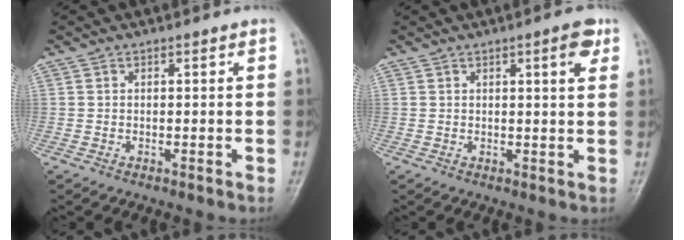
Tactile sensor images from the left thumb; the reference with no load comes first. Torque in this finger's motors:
{"motor_torque": [0.00, 0.11, 0.28, 0.19, 0.09]}